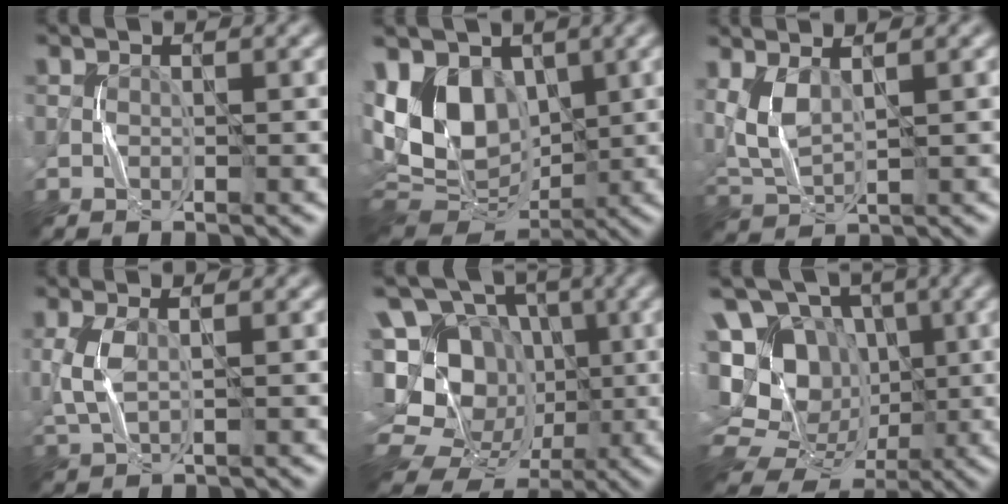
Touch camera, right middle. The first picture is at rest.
{"total": 11.7, "force": [2.6, 7.9, 8.3], "torque": [-0.166, 0.007, 0.040]}
{"total": 3.4, "force": [1.5, 1.3, 2.7], "torque": [-0.073, 0.000, 0.038]}
{"total": 2.4, "force": [0.5, 0.7, 2.2], "torque": [-0.058, 0.002, 0.013]}
{"total": 15.6, "force": [-1.2, 13.6, 7.5], "torque": [-0.174, 0.044, -0.030]}
{"total": 16.6, "force": [1.5, 14.9, 7.2], "torque": [-0.175, 0.029, 0.008]}